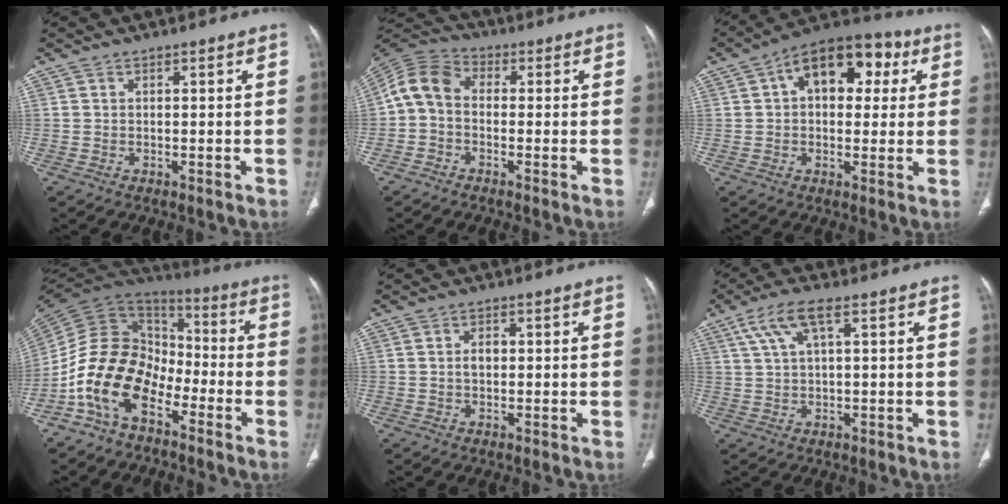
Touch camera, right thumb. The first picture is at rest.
{"total": 7.7, "force": [-0.6, 5.7, 5.2], "torque": [-0.092, 0.025, -0.031]}
{"total": 15.1, "force": [4.5, 9.2, 11.1], "torque": [-0.121, 0.027, 0.060]}
{"total": 16.2, "force": [-7.5, 10.3, 10.0], "torque": [-0.169, 0.075, -0.150]}
{"total": 2.2, "force": [0.2, 1.5, 1.6], "torque": [-0.028, 0.004, 0.003]}
{"total": 6.5, "force": [2.8, 1.9, 5.6], "torque": [-0.130, 0.016, 0.060]}